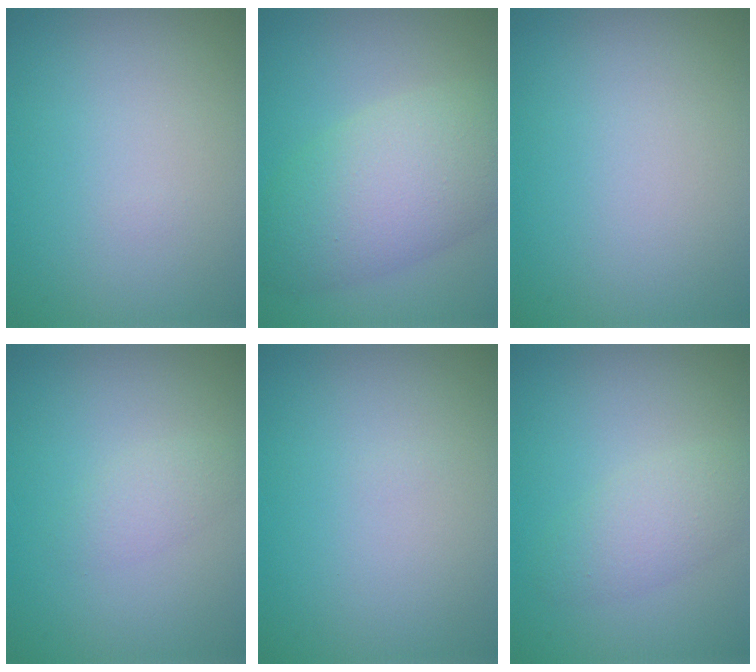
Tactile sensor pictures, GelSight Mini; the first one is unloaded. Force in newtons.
{"total": 8.0, "press": 8.0, "slide": 0.3}
{"total": 0.0}
{"total": 1.5, "press": 1.5, "slide": 0.0}
{"total": 0.0}
{"total": 2.7, "press": 2.7, "slide": 0.1}